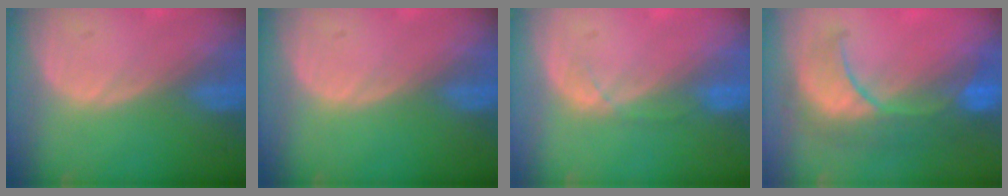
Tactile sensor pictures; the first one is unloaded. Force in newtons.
{"total": 0.0}
{"total": 1.4, "press": 1.3, "slide": 0.3}
{"total": 9.0, "press": 8.8, "slide": 2.0}